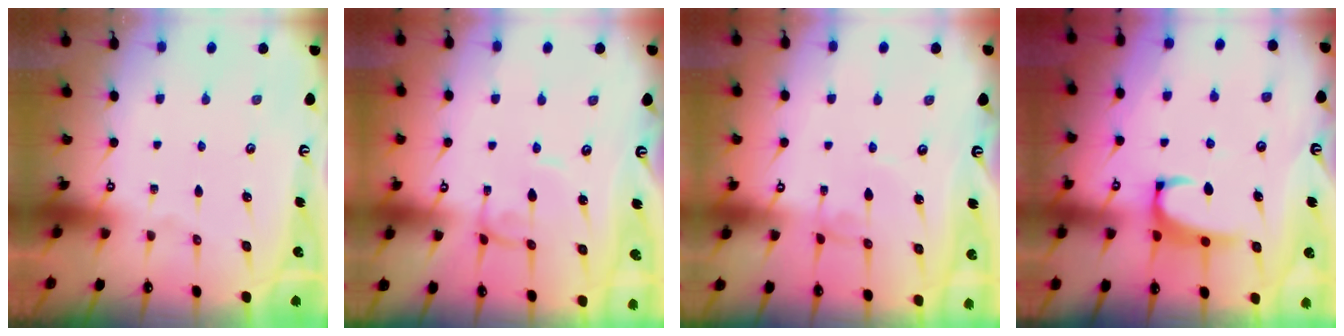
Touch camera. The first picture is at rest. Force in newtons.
{"total": 2.2, "press": 2.2, "slide": 0.1}
{"total": 1.1, "press": 1.1, "slide": 0.2}
{"total": 2.4, "press": 2.3, "slide": 0.7}